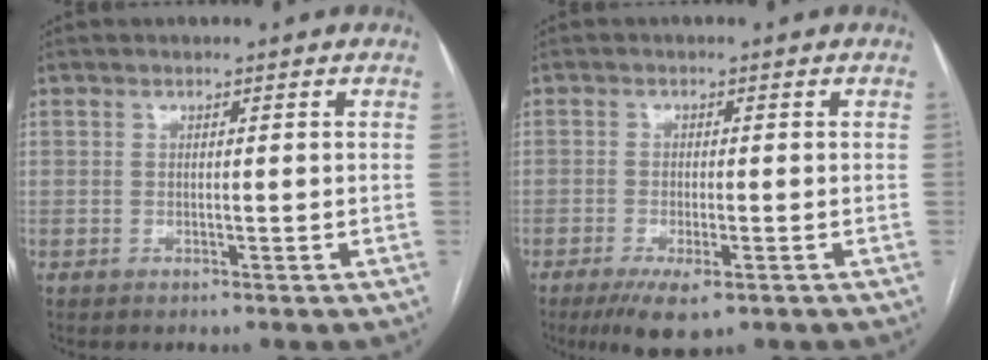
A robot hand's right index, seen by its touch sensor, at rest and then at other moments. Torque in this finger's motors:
{"motor_torque": [0.89, -0.44, 0.26, 0.07]}